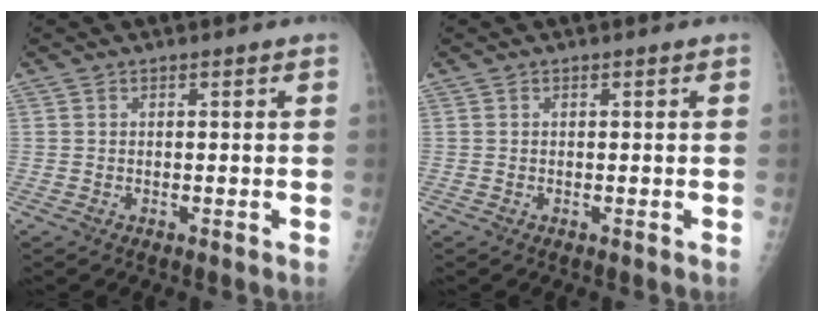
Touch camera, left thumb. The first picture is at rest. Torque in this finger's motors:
{"motor_torque": [-0.03, 0.00, -0.02, -0.01, 0.00]}